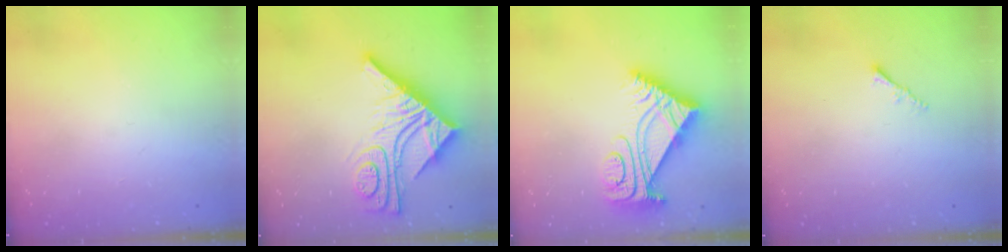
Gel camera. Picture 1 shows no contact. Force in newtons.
{"total": 16.8, "press": 16.8, "slide": 1.5}
{"total": 9.6, "press": 9.6, "slide": 0.9}
{"total": 1.2, "press": 1.1, "slide": 0.4}